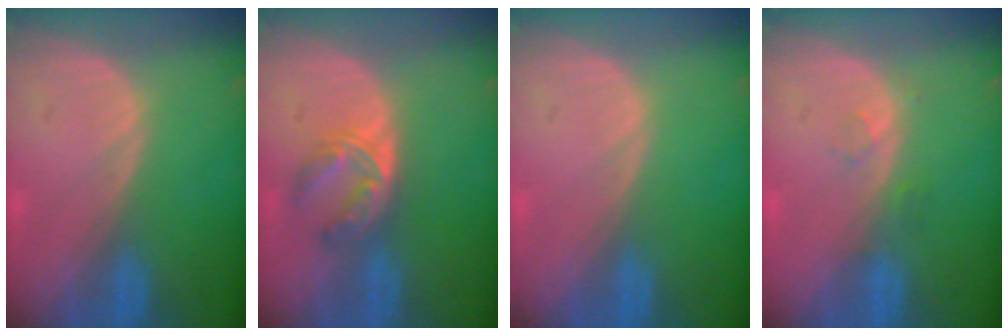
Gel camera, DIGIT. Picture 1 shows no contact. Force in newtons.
{"total": 5.8, "press": 4.7, "slide": 3.4}
{"total": 0.0}
{"total": 1.4, "press": 1.4, "slide": 0.1}